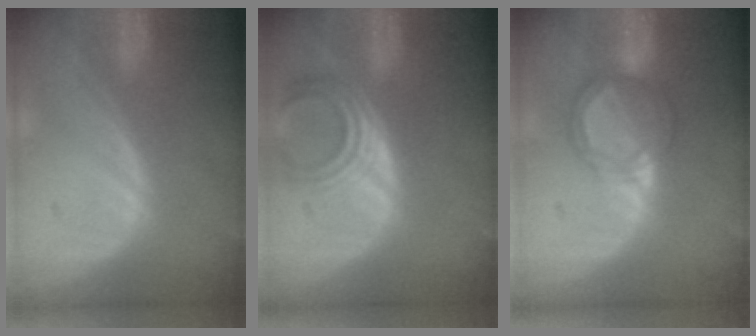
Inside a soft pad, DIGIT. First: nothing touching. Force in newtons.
{"total": 5.2, "press": 5.1, "slide": 1.0}
{"total": 5.3, "press": 5.0, "slide": 1.8}